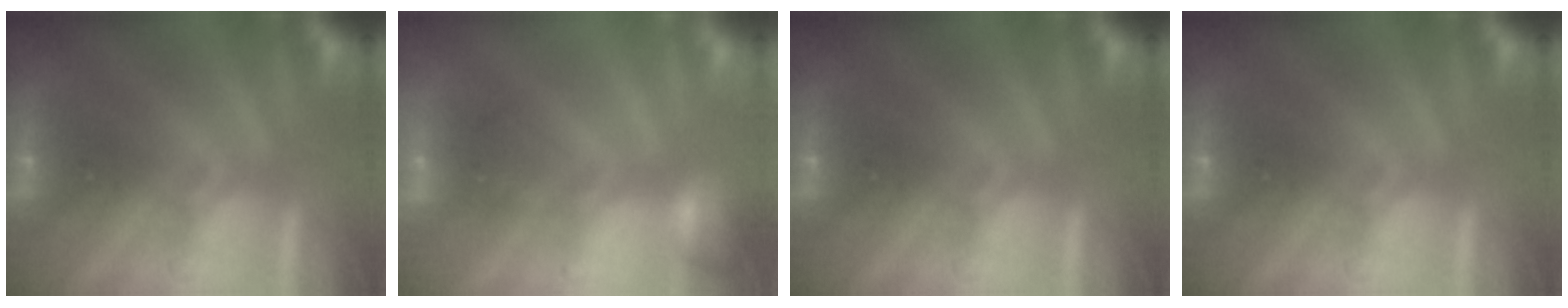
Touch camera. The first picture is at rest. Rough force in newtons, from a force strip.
{"total": 2.6}
{"total": 0.0}
{"total": 0.0}